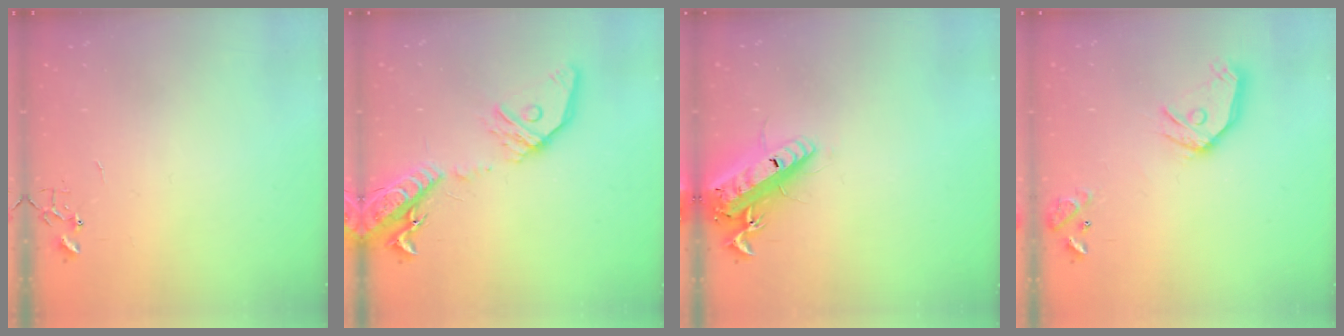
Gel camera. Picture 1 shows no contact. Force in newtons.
{"total": 19.6, "press": 19.2, "slide": 4.0}
{"total": 17.3, "press": 17.0, "slide": 3.4}
{"total": 14.0, "press": 13.8, "slide": 1.9}